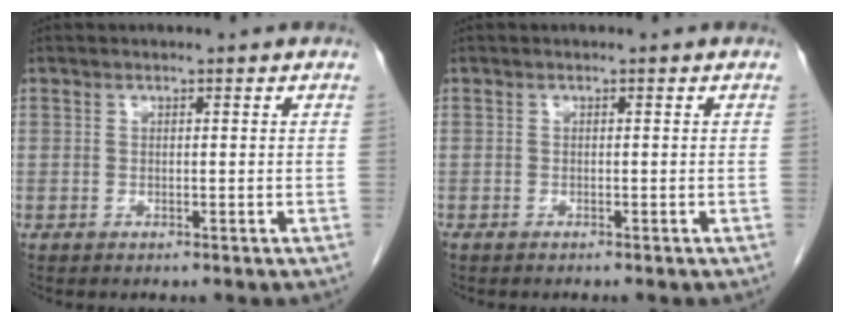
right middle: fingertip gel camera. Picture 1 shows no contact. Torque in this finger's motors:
{"motor_torque": [0.03, 0.00, 0.03, 0.00]}